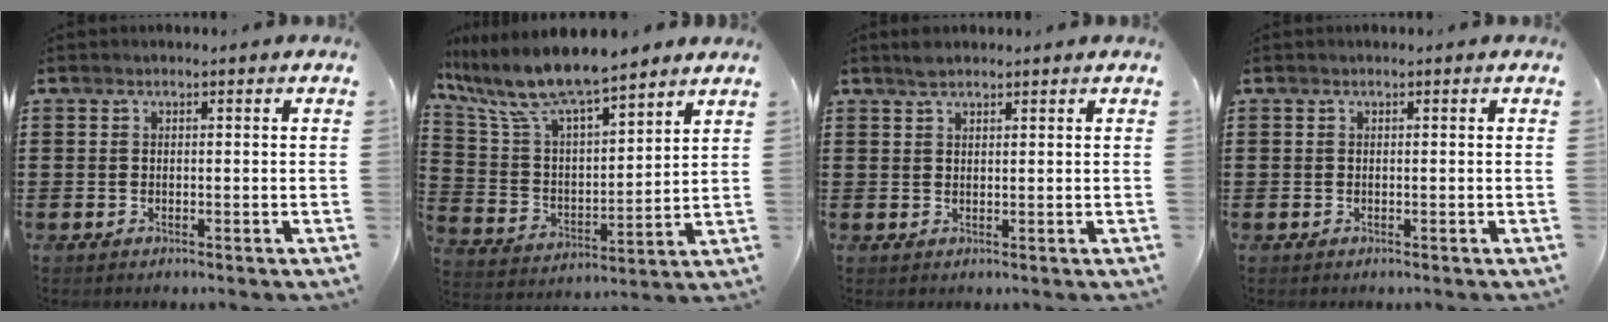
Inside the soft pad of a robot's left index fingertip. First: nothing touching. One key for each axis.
{"total": 9.5, "fx": 8.2, "fy": 1.3, "fz": 4.5, "tx": -0.123, "ty": -0.044, "tz": 0.141}
{"total": 1.8, "fx": 1.6, "fy": 0.4, "fz": 0.8, "tx": -0.017, "ty": 0.001, "tz": 0.029}
{"total": 0.0}